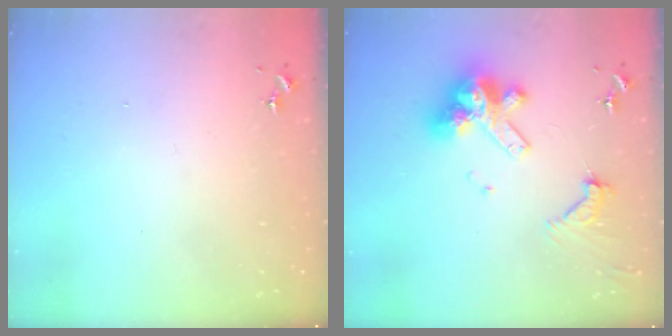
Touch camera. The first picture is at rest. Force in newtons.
{"total": 14.4, "press": 14.3, "slide": 1.9}